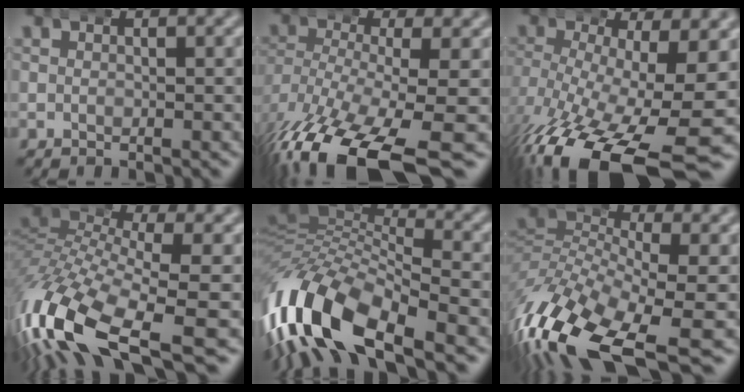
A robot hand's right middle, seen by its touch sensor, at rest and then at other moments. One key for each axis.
{"total": 9.9, "fx": -6.0, "fy": 3.6, "fz": 7.0, "tx": -0.154, "ty": -0.059, "tz": -0.068}
{"total": 10.4, "fx": -5.0, "fy": 3.9, "fz": 8.2, "tx": -0.157, "ty": -0.054, "tz": -0.054}
{"total": 10.3, "fx": -3.8, "fy": 5.4, "fz": 7.9, "tx": -0.202, "ty": -0.052, "tz": -0.043}
{"total": 12.2, "fx": -3.7, "fy": 7.6, "fz": 8.7, "tx": -0.208, "ty": -0.050, "tz": -0.051}
{"total": 10.7, "fx": -5.6, "fy": 5.1, "fz": 7.6, "tx": -0.179, "ty": -0.051, "tz": -0.070}